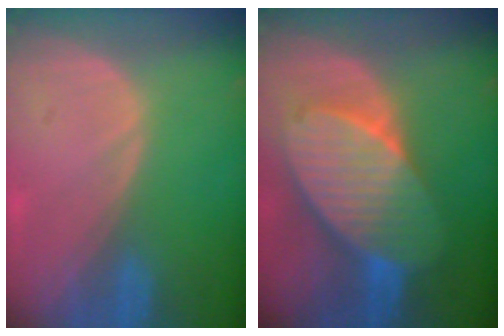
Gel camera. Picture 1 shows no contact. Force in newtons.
{"total": 10.3, "press": 10.3, "slide": 0.7}